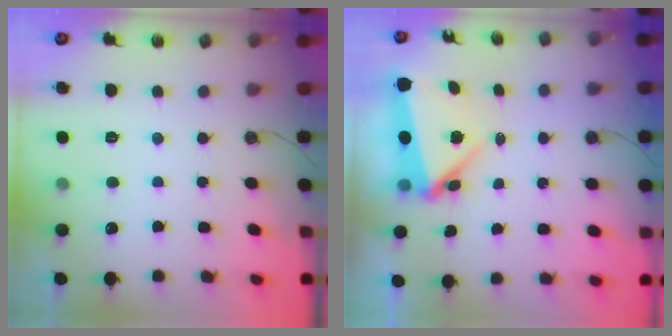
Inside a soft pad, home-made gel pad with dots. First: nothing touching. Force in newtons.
{"total": 9.7, "press": 5.8, "slide": 7.8}